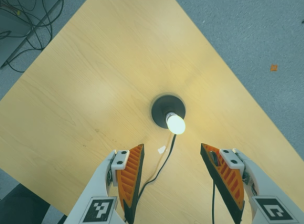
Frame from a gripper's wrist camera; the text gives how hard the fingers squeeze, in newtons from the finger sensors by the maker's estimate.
{"total": 0.0}